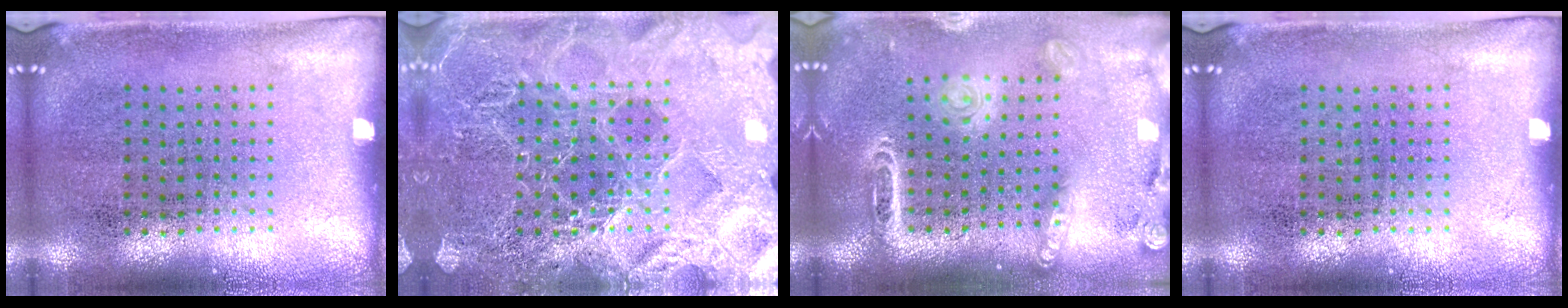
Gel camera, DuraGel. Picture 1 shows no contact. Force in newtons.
{"total": 6.2, "press": 6.1, "slide": 0.9}
{"total": 2.3, "press": 1.9, "slide": 1.3}
{"total": 0.0}